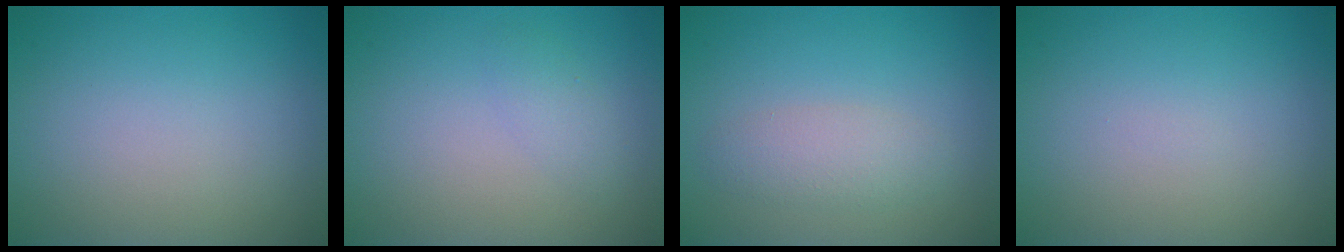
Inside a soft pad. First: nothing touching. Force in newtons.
{"total": 1.3, "press": 1.3, "slide": 0.0}
{"total": 2.3, "press": 2.3, "slide": 0.2}
{"total": 0.0}